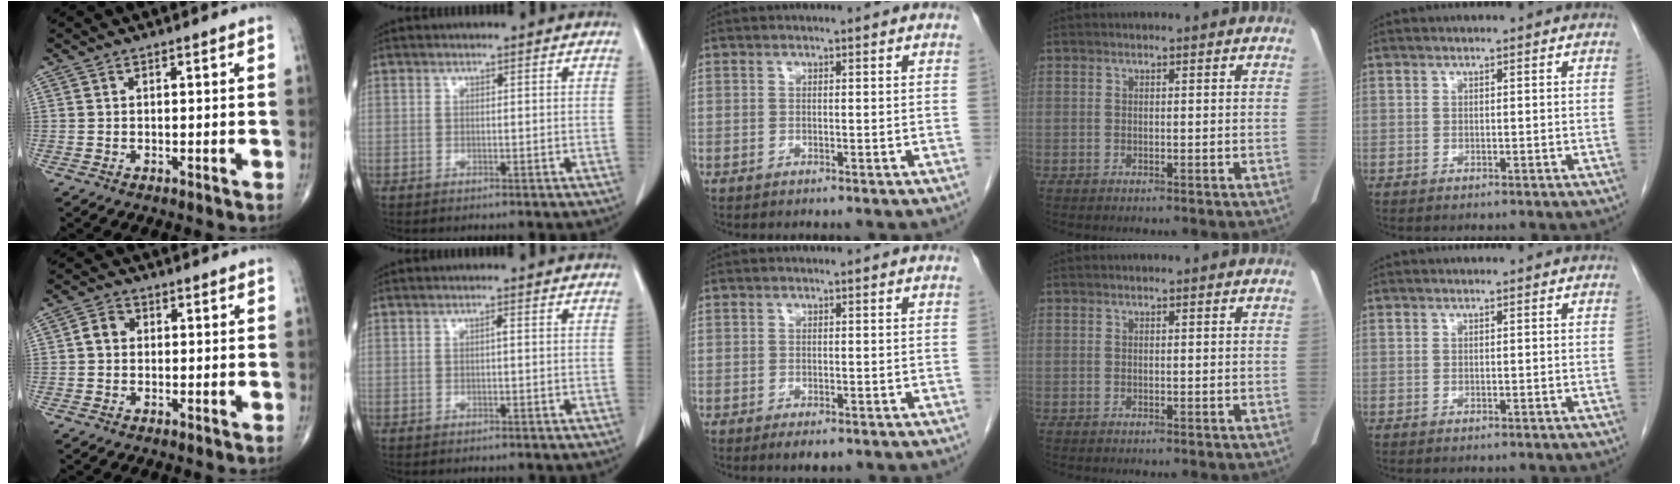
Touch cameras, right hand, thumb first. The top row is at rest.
{"thumb": {"total": 3.1, "force": [0.1, 2.6, 1.7], "torque": [-0.019, 0.011, -0.006]}, "index": {"total": 0.6, "force": [0.0, 0.1, 0.6], "torque": [-0.010, 0.001, 0.000]}, "middle": {"total": 2.3, "force": [-1.5, 0.9, 1.5], "torque": [-0.021, -0.004, -0.014]}}